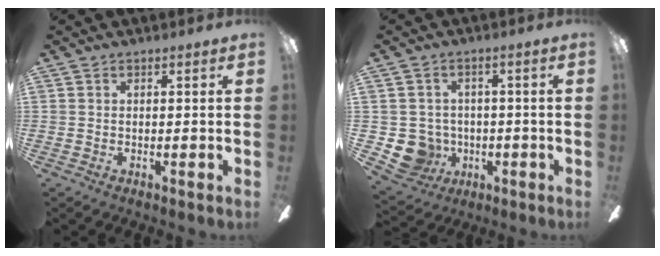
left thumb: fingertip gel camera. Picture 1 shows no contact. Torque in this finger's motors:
{"motor_torque": [-0.06, 0.09, 0.02, -0.01, 0.00]}